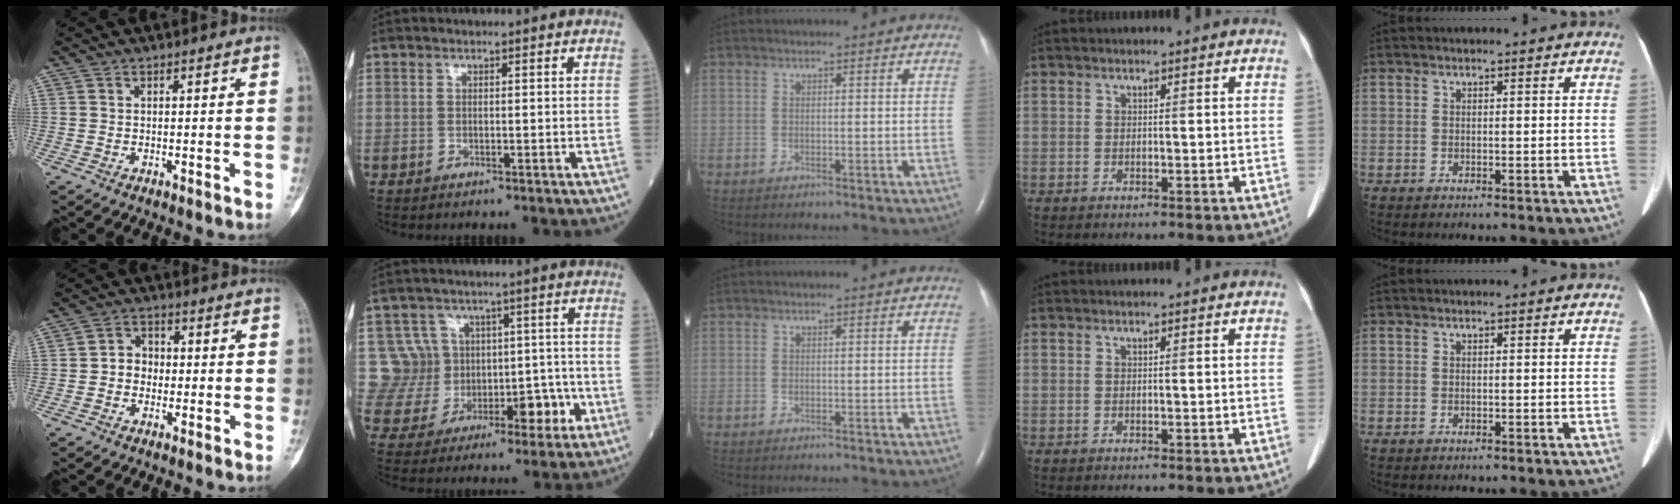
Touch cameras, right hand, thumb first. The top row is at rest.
{"thumb": {"total": 4.2, "force": [-0.7, 3.6, 1.9], "torque": [-0.004, 0.018, -0.022]}, "index": {"total": 10.4, "force": [0.2, 10.0, 2.7], "torque": [-0.032, 0.058, 0.027]}}